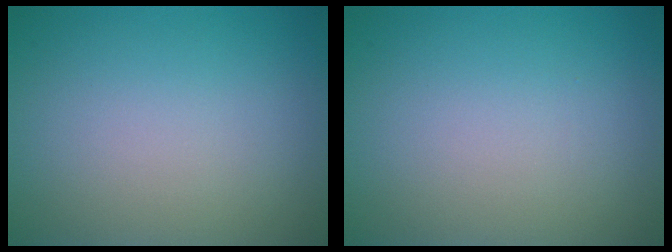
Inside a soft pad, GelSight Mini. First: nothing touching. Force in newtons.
{"total": 0.0}